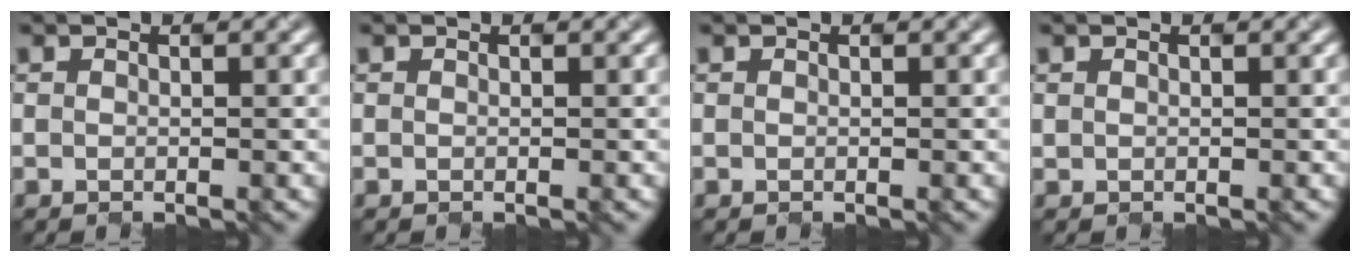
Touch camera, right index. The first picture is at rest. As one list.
[{"total": 0.0}, {"total": 0.0}, {"total": 0.0}]